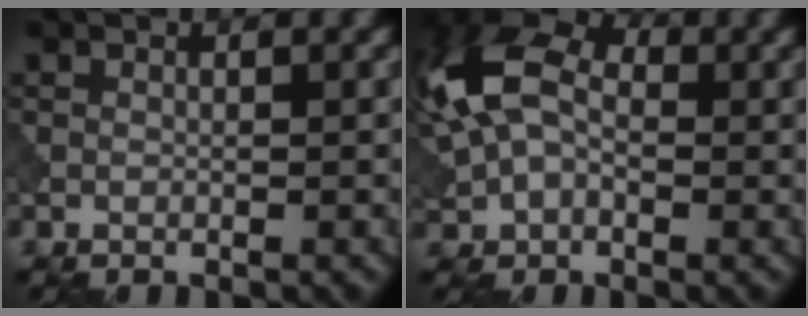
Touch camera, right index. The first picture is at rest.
{"total": 10.6, "force": [2.0, 6.4, 8.1], "torque": [-0.179, 0.026, 0.015]}